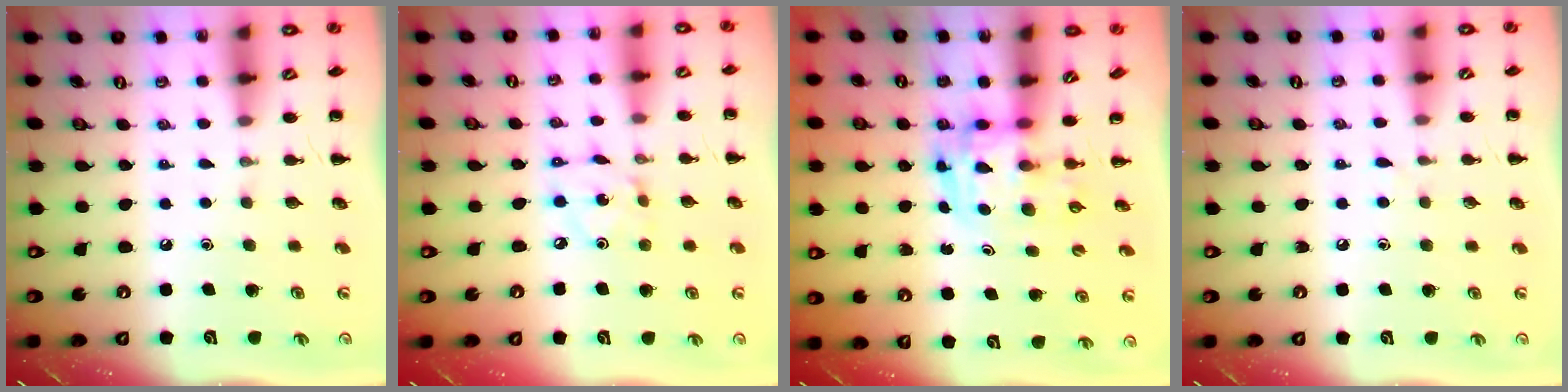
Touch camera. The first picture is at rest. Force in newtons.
{"total": 2.6, "press": 2.6, "slide": 0.5}
{"total": 3.6, "press": 3.6, "slide": 0.6}
{"total": 3.0, "press": 2.6, "slide": 1.5}